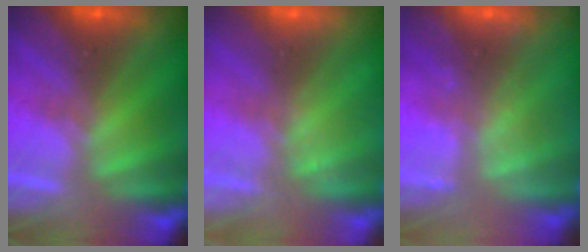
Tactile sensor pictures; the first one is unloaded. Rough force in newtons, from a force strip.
{"total": 2.4}
{"total": 2.3}